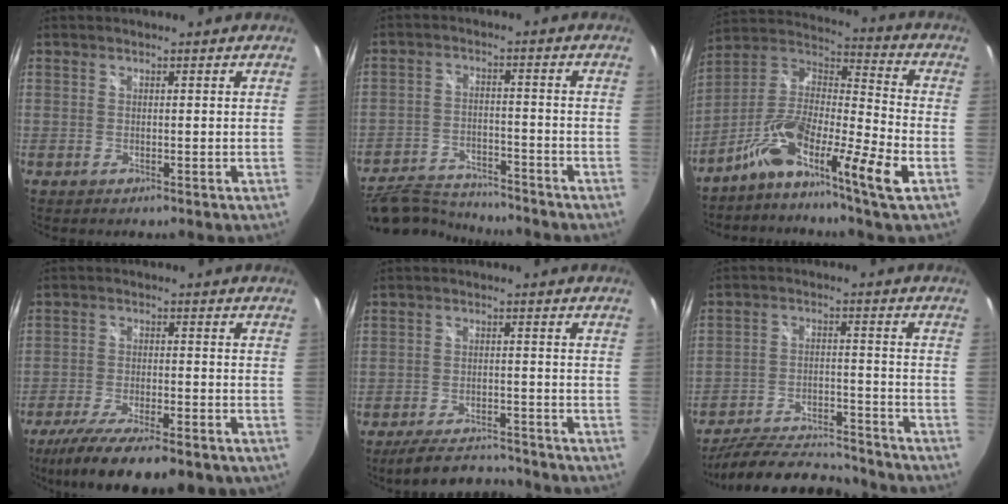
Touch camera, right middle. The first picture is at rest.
{"total": 15.6, "force": [-14.0, 3.9, 5.7], "torque": [-0.137, -0.009, -0.232]}
{"total": 13.6, "force": [-6.8, 1.1, 11.8], "torque": [-0.224, -0.002, -0.142]}
{"total": 16.2, "force": [-11.7, 4.8, 10.1], "torque": [-0.198, -0.049, -0.183]}
{"total": 9.5, "force": [-8.7, 2.1, 3.3], "torque": [-0.085, 0.001, -0.131]}
{"total": 17.2, "force": [-15.4, 4.0, 6.4], "torque": [-0.134, -0.010, -0.229]}